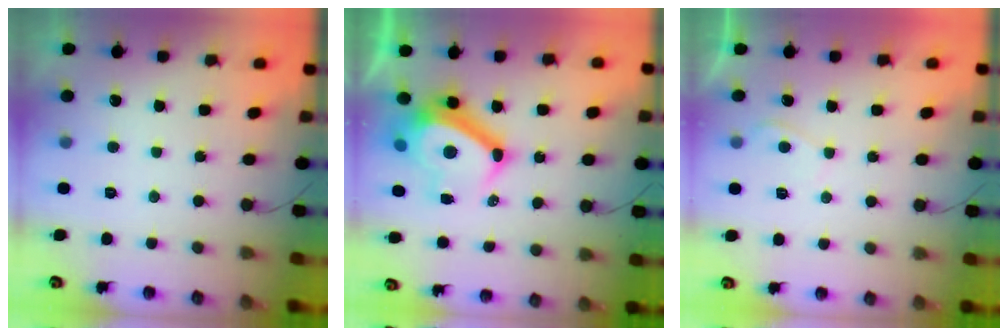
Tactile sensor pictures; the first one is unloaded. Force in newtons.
{"total": 13.3, "press": 12.8, "slide": 3.6}
{"total": 1.2, "press": 1.0, "slide": 0.6}